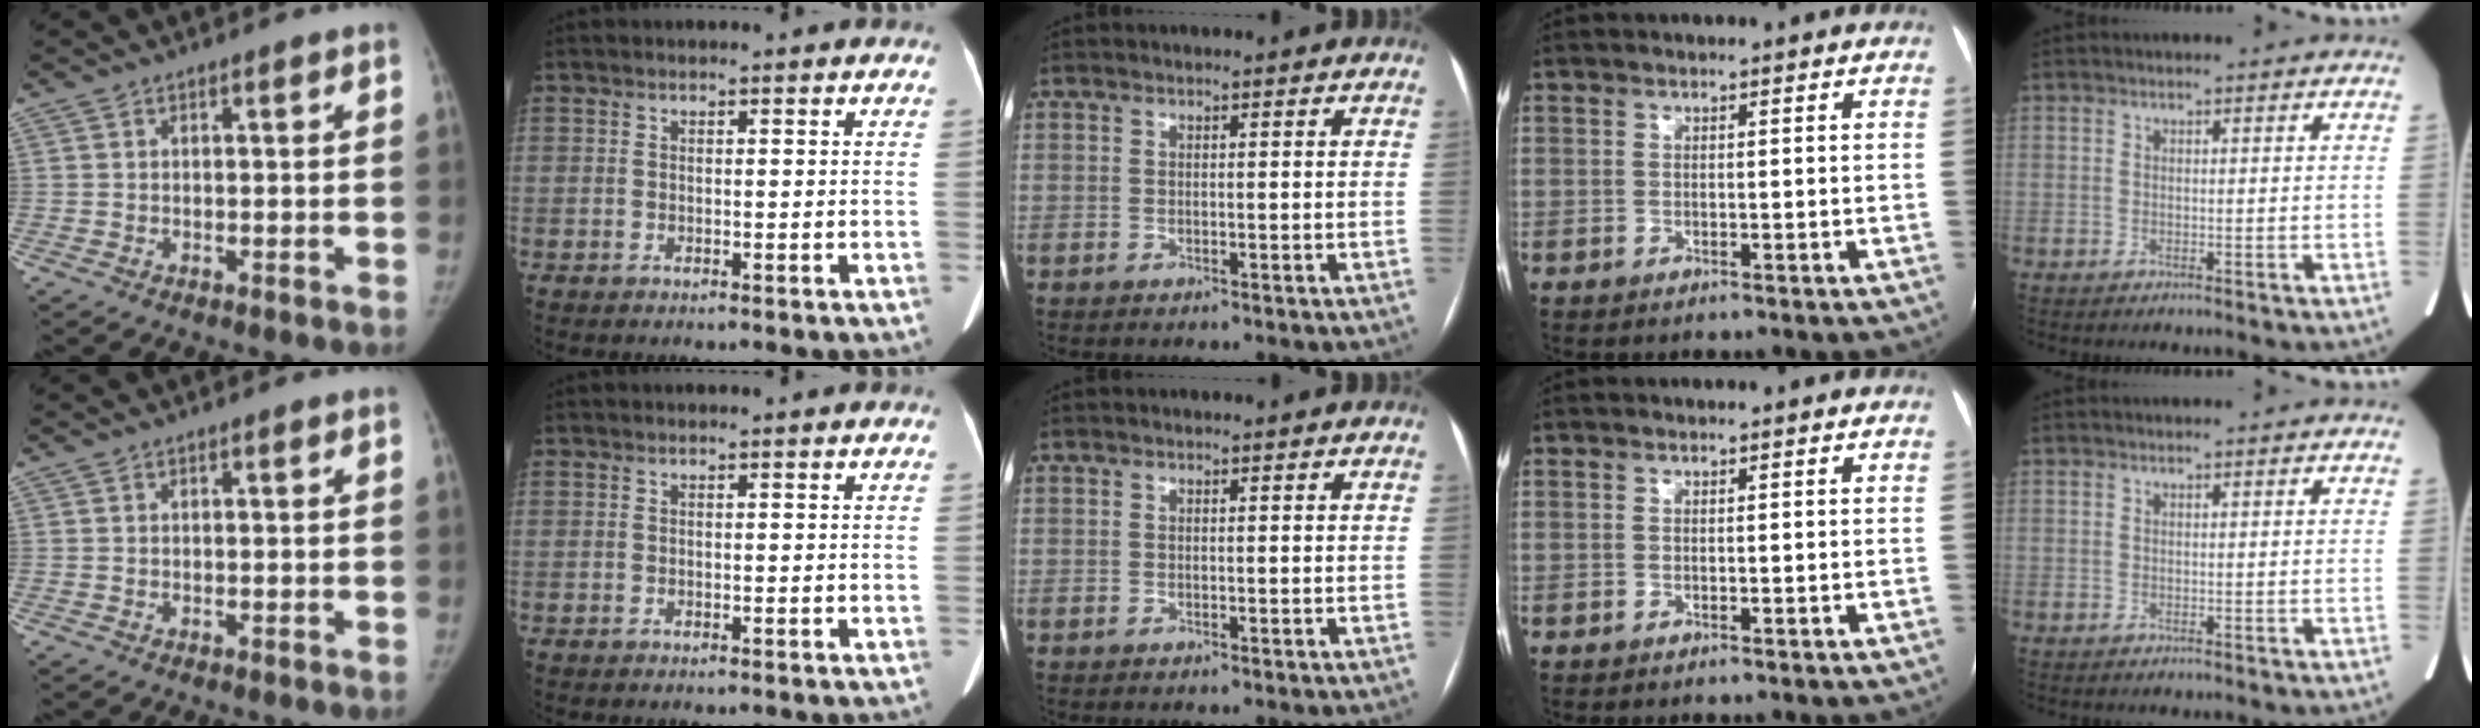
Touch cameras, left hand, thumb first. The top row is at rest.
{}